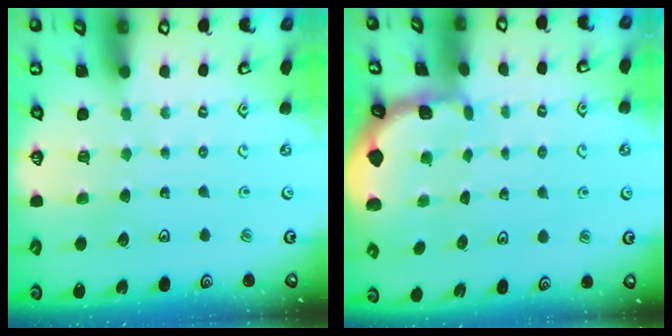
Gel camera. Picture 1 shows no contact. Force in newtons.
{"total": 1.1, "press": 1.1, "slide": 0.1}